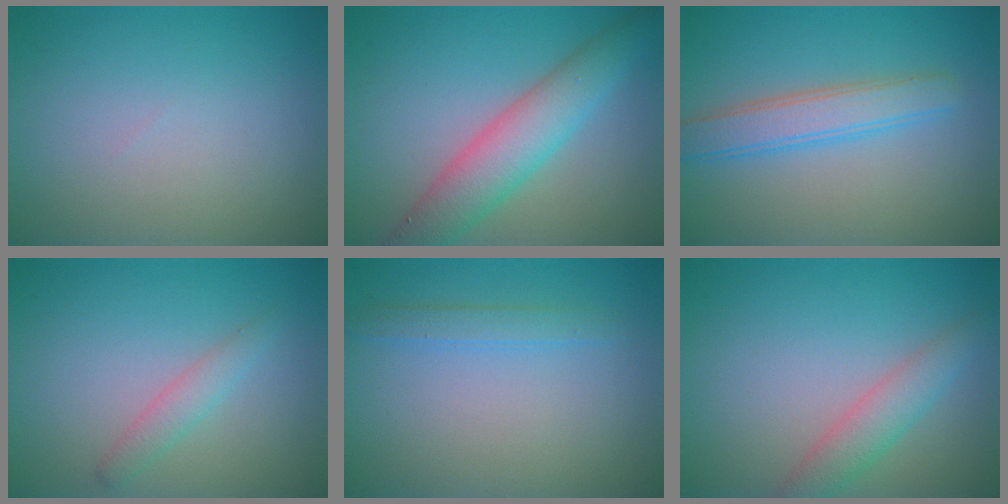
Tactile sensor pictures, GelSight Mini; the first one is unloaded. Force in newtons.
{"total": 5.6, "press": 5.6, "slide": 0.1}
{"total": 3.6, "press": 3.6, "slide": 0.1}
{"total": 1.7, "press": 1.7, "slide": 0.1}
{"total": 1.5, "press": 1.5, "slide": 0.1}
{"total": 2.9, "press": 2.9, "slide": 0.1}